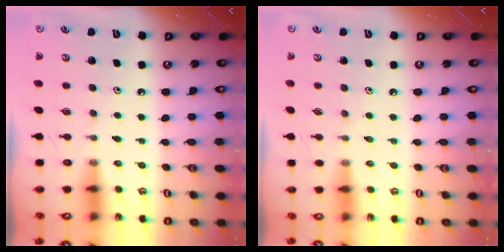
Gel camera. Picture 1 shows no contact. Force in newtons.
{"total": 2.1, "press": 2.1, "slide": 0.4}